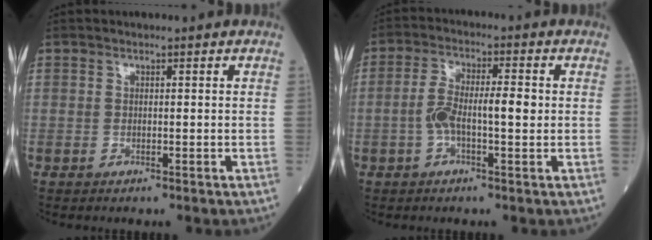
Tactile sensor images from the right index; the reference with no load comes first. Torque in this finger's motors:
{"motor_torque": [0.14, -0.08, 0.15, 0.06]}